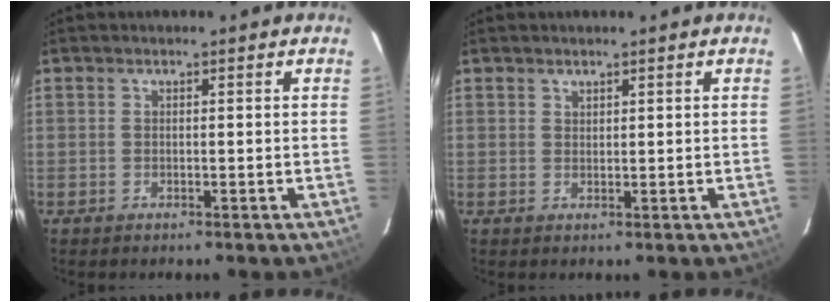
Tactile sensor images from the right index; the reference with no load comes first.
{"total": 0.9, "force": [0.9, 0.4, 0.1], "torque": [-0.002, 0.002, 0.017]}